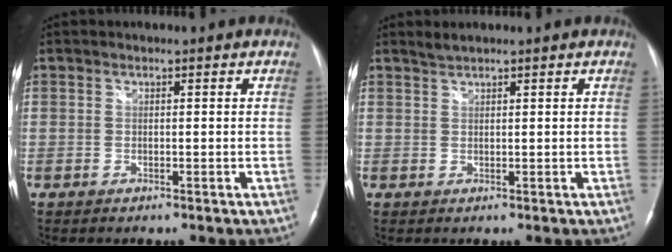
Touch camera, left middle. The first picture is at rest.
{"total": 1.2, "force": [1.2, -0.1, 0.3], "torque": [-0.007, 0.006, 0.027]}